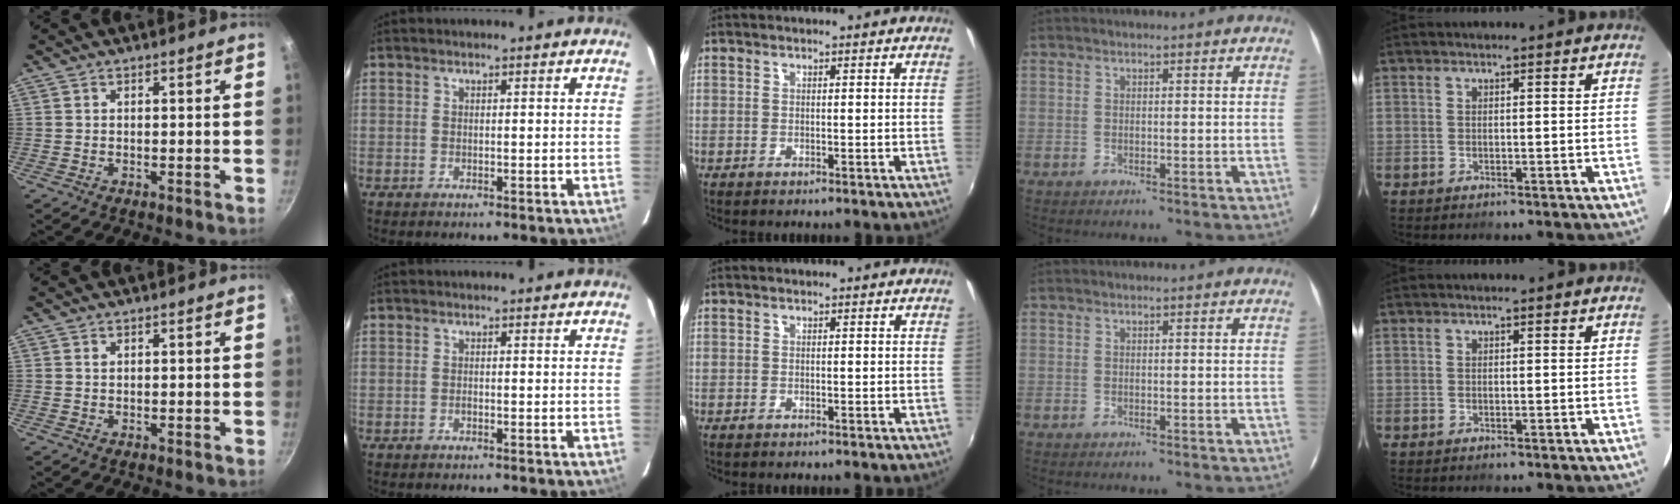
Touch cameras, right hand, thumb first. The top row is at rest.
{"thumb": {"total": 0.5, "force": [0.2, 0.4, 0.2], "torque": [-0.002, 0.000, 0.004]}, "index": {"total": 0.5, "force": [-0.3, 0.4, 0.2], "torque": [-0.003, 0.001, -0.006]}}